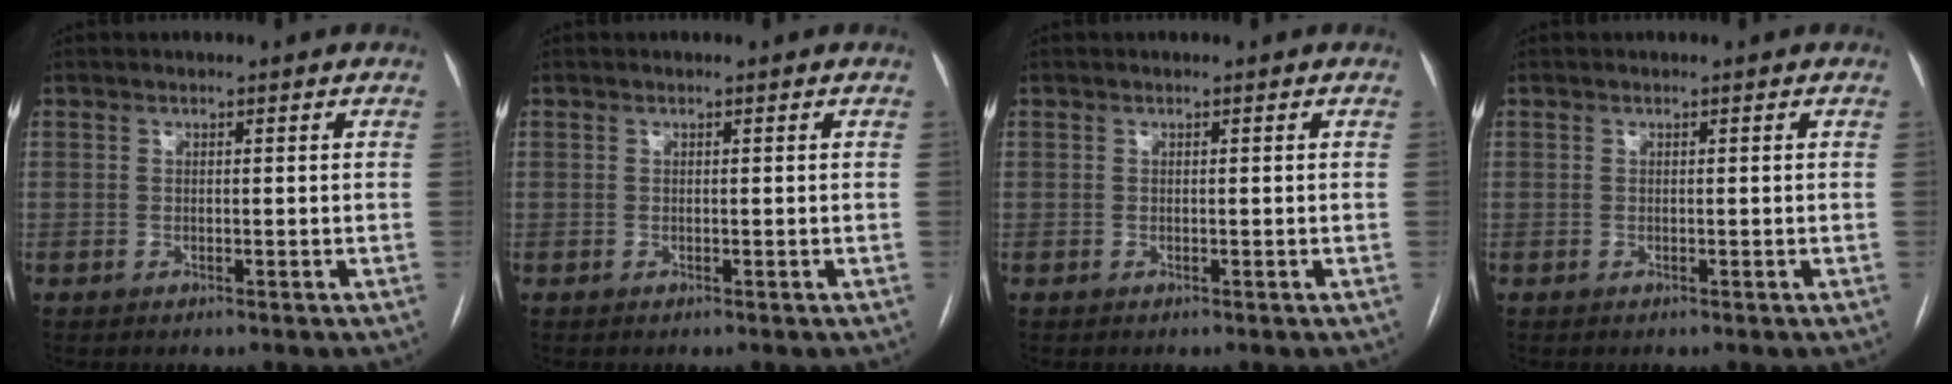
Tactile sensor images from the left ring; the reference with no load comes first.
{"total": 0.0}
{"total": 0.0}
{"total": 0.0}